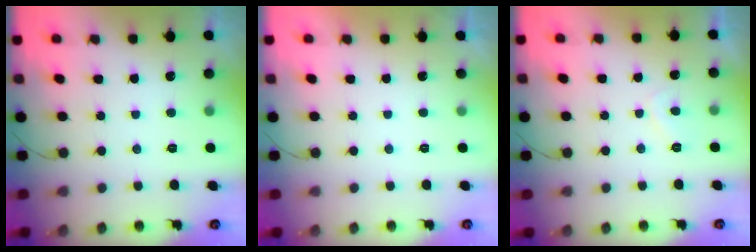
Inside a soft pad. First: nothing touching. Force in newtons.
{"total": 2.2, "press": 2.1, "slide": 0.4}
{"total": 1.8, "press": 1.7, "slide": 0.7}